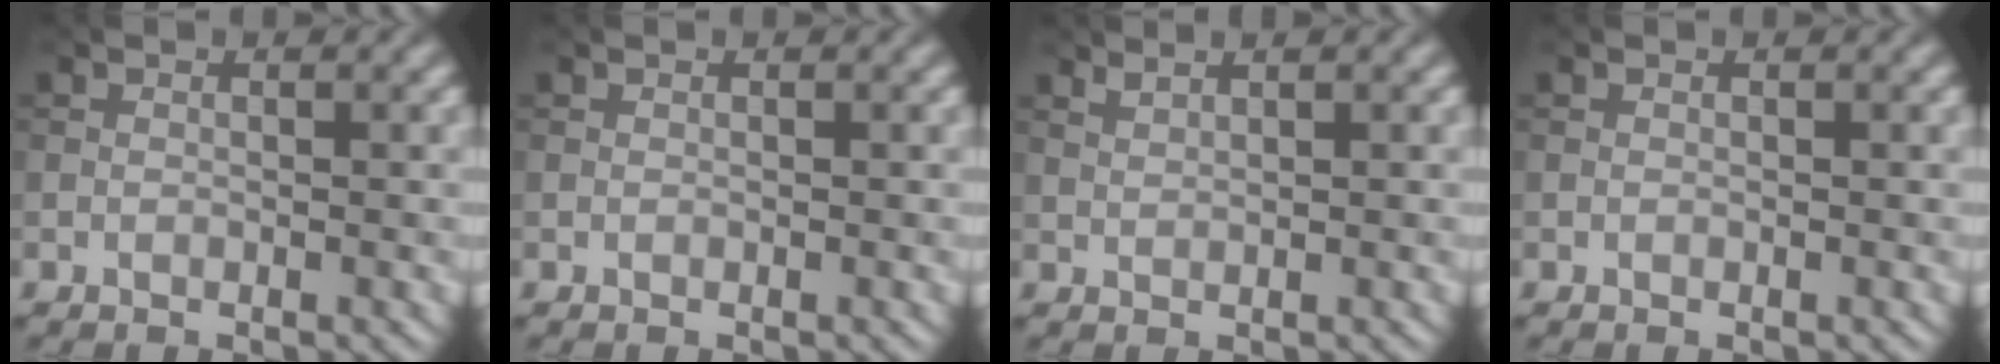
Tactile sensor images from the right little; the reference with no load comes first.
{"total": 0.0}
{"total": 1.1, "force": [1.0, 0.2, 0.4], "torque": [-0.008, -0.001, 0.020]}
{"total": 0.0}